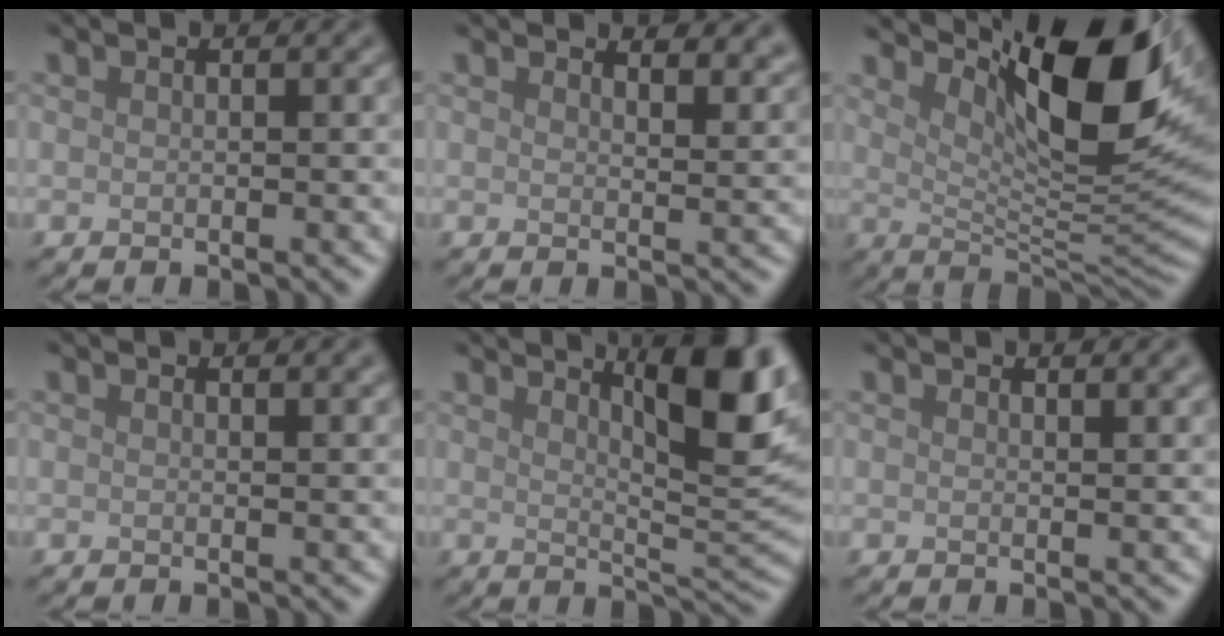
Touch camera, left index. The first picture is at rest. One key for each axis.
{"total": 4.5, "fx": 3.7, "fy": 1.5, "fz": 2.1, "tx": -0.017, "ty": 0.008, "tz": 0.036}
{"total": 11.7, "fx": 5.3, "fy": 3.0, "fz": 10.0, "tx": -0.160, "ty": -0.004, "tz": 0.100}
{"total": 1.5, "fx": 1.2, "fy": 0.5, "fz": 0.8, "tx": -0.004, "ty": 0.004, "tz": 0.007}
{"total": 9.4, "fx": 4.4, "fy": 2.1, "fz": 8.1, "tx": -0.108, "ty": 0.010, "tz": 0.071}
{"total": 2.2, "fx": 1.7, "fy": 0.8, "fz": 1.2, "tx": -0.005, "ty": 0.010, "tz": 0.010}